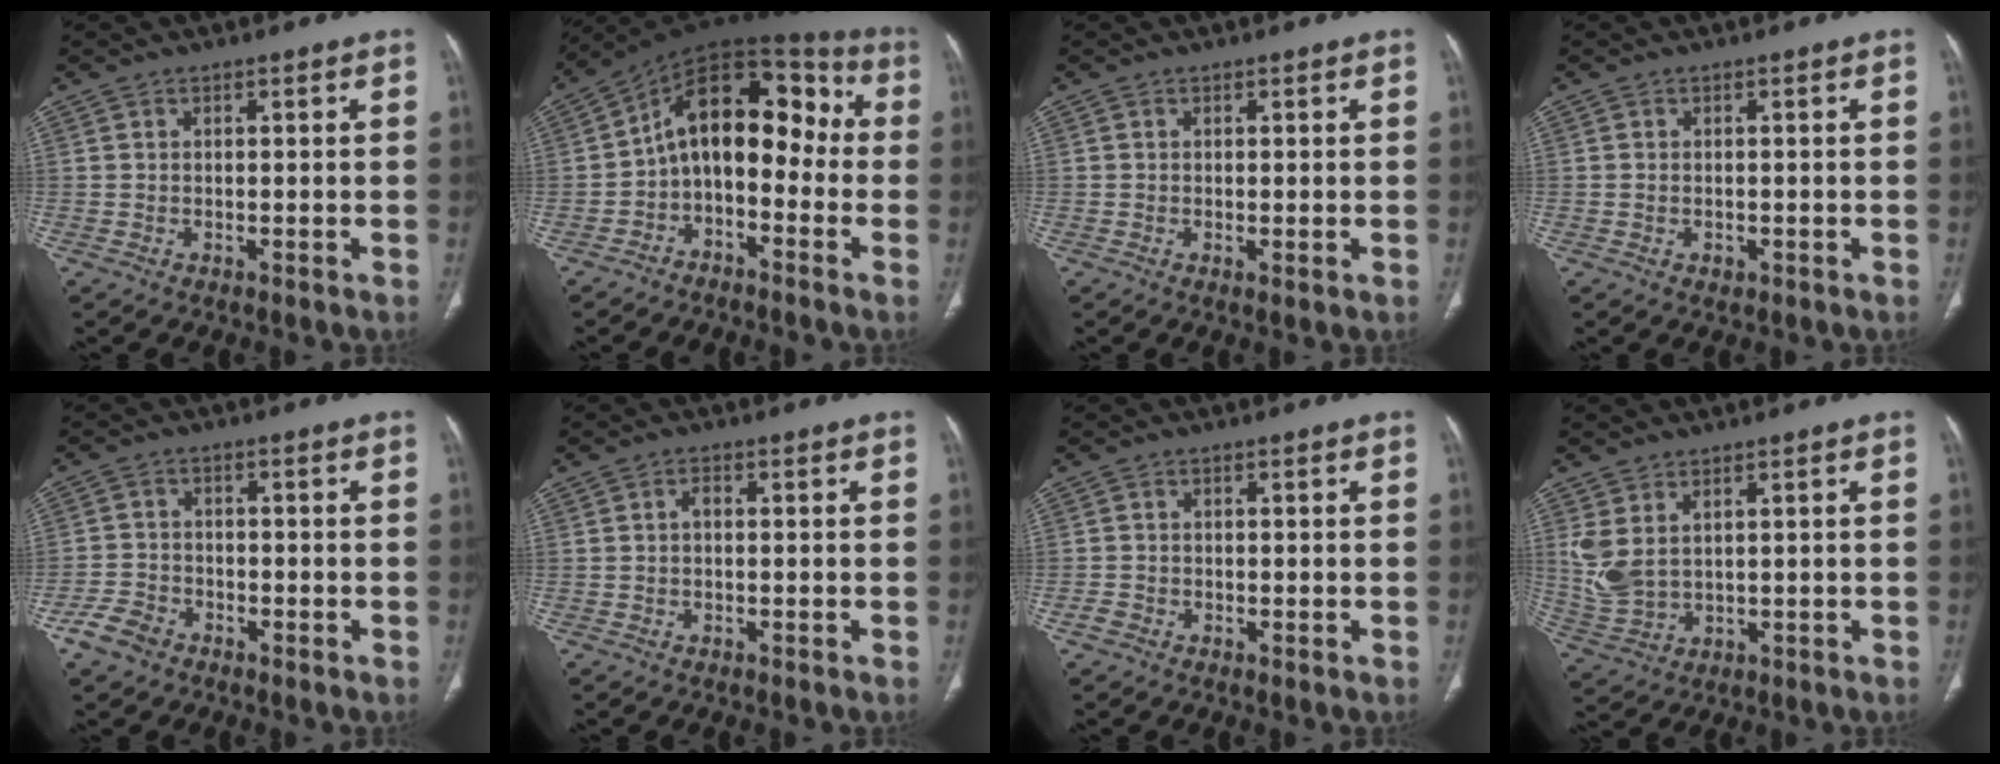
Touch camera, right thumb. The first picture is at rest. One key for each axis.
{"total": 14.8, "fx": -1.8, "fy": 9.2, "fz": 11.4, "tx": -0.135, "ty": 0.080, "tz": -0.044}
{"total": 0.9, "fx": -0.1, "fy": 0.2, "fz": 0.9, "tx": -0.021, "ty": -0.006, "tz": -0.001}
{"total": 1.1, "fx": -0.3, "fy": 0.9, "fz": 0.7, "tx": -0.014, "ty": 0.005, "tz": 0.001}
{"total": 5.0, "fx": -3.2, "fy": 3.3, "fz": 2.0, "tx": -0.036, "ty": 0.018, "tz": -0.058}
{"total": 1.5, "fx": 0.0, "fy": 0.9, "fz": 1.2, "tx": -0.019, "ty": 0.006, "tz": -0.003}
{"total": 1.6, "fx": -0.7, "fy": 1.1, "fz": 0.8, "tx": -0.013, "ty": 0.003, "tz": -0.016}
{"total": 6.8, "fx": 2.3, "fy": 4.0, "fz": 5.0, "tx": -0.117, "ty": -0.008, "tz": 0.064}